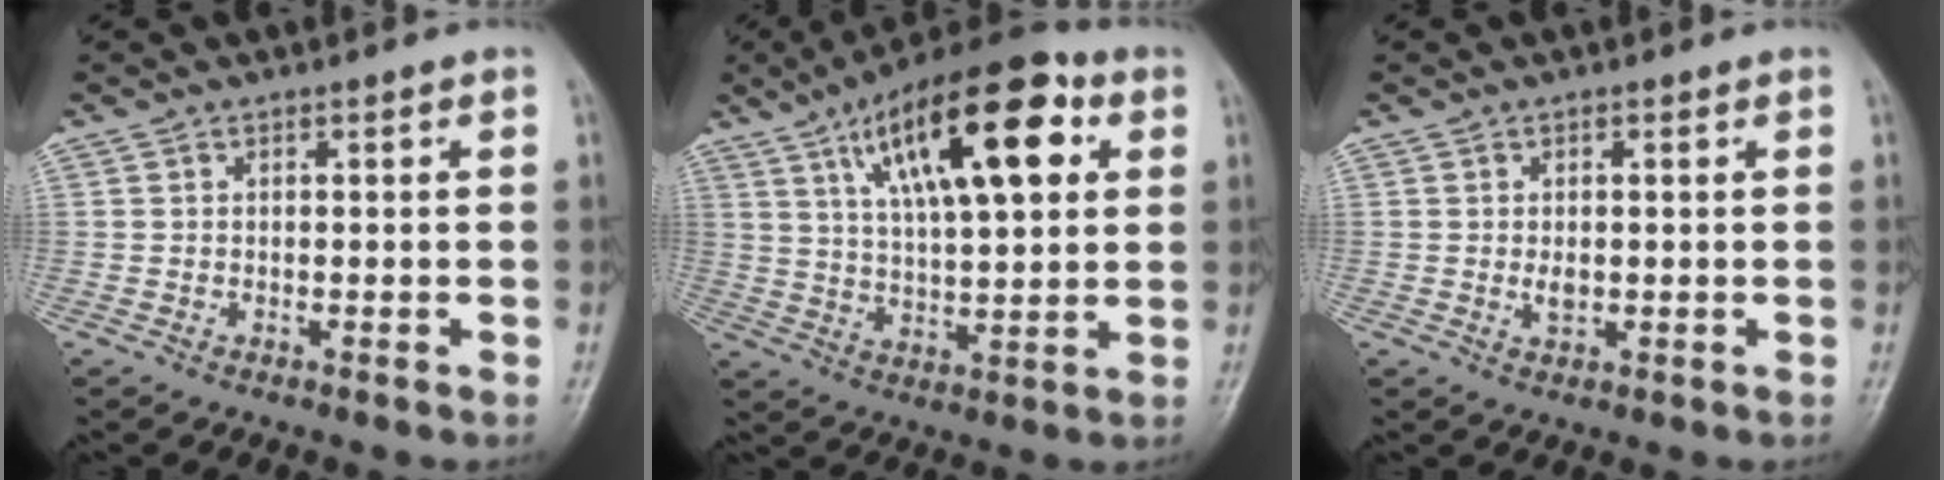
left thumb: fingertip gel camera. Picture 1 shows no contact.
{"total": 20.8, "force": [8.0, 7.9, 17.5], "torque": [-0.254, -0.006, 0.126]}
{"total": 2.1, "force": [0.1, 1.3, 1.6], "torque": [-0.024, -0.004, 0.004]}